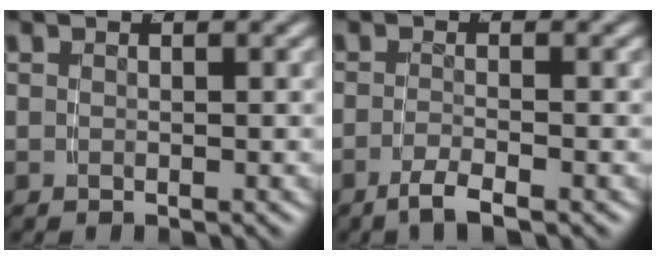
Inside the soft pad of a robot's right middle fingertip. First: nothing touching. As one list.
[{"total": 2.5, "force": [-2.0, -0.2, 1.4], "torque": [-0.032, -0.007, -0.033]}]